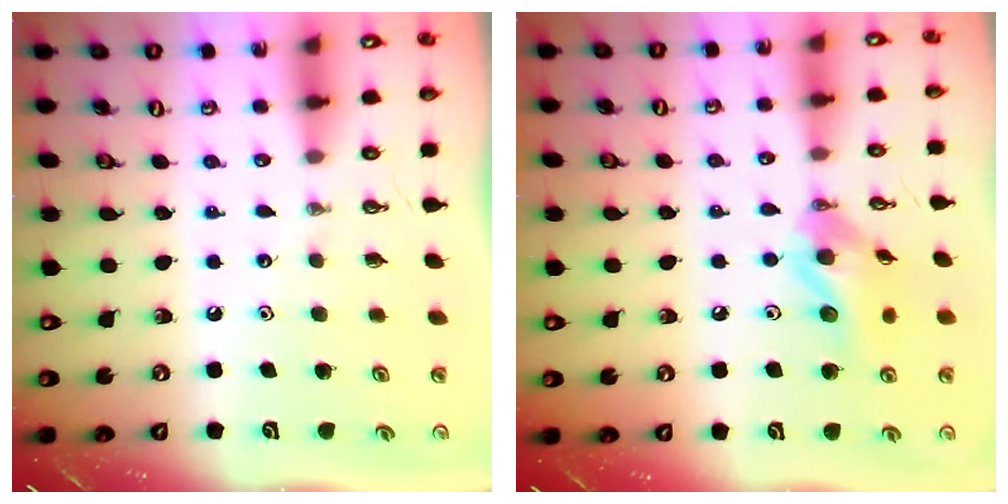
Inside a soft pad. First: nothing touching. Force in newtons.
{"total": 13.1, "press": 13.0, "slide": 1.5}